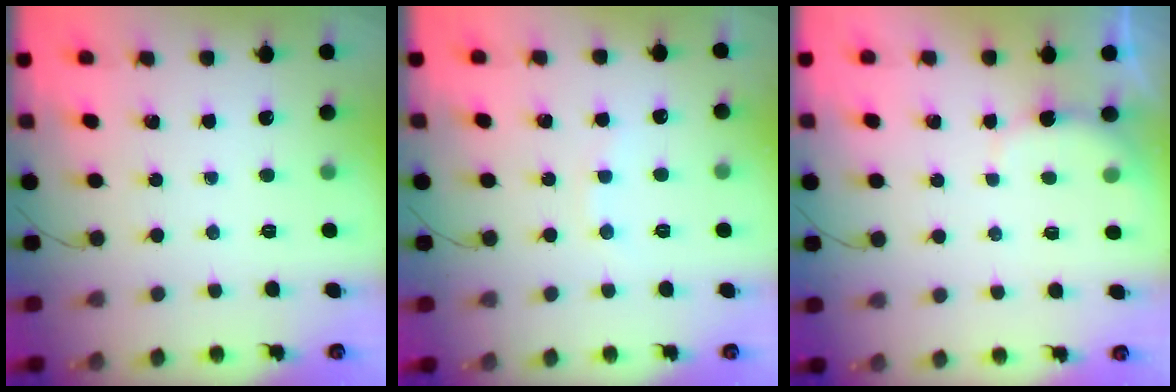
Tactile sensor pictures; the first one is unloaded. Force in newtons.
{"total": 4.2, "press": 4.0, "slide": 1.2}
{"total": 2.3, "press": 2.2, "slide": 0.6}